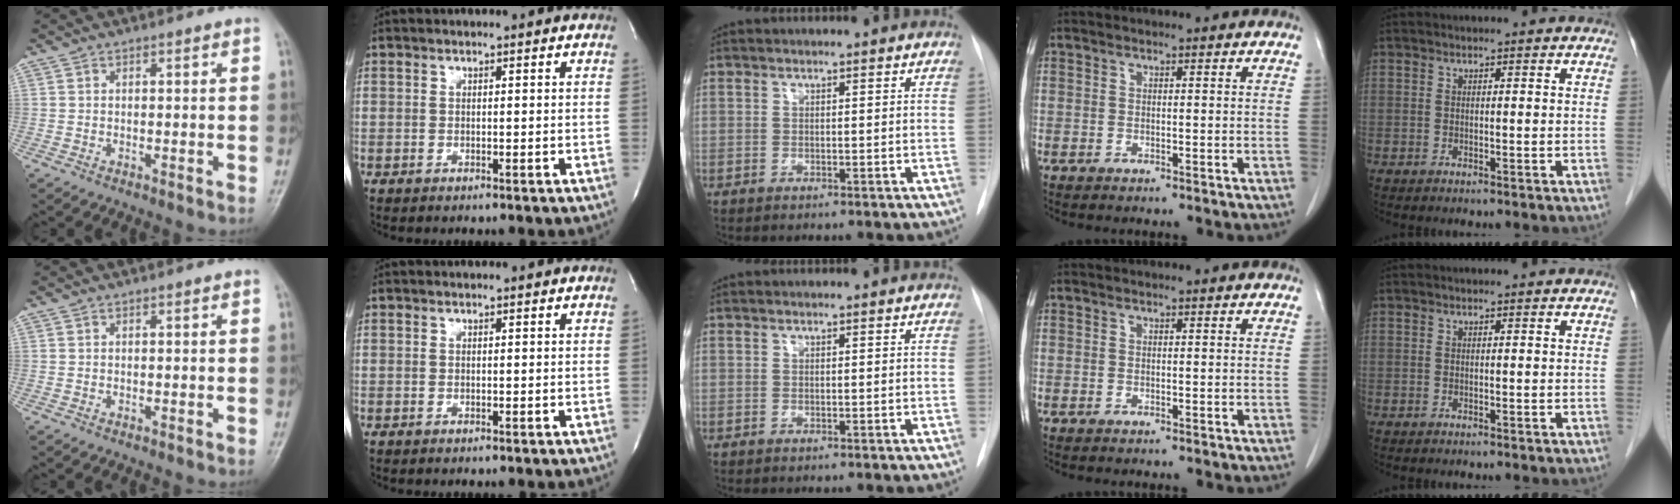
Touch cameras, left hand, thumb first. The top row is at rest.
{}